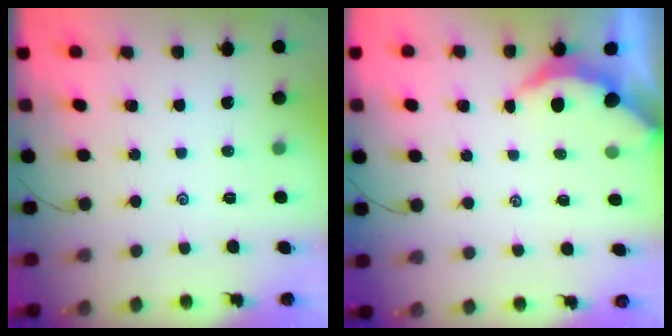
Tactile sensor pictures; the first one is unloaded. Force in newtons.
{"total": 2.4, "press": 2.4, "slide": 0.3}